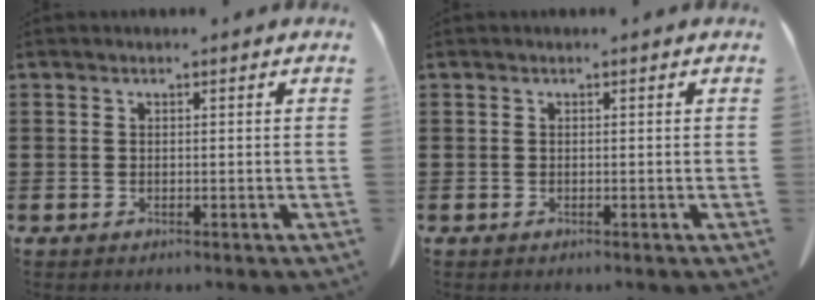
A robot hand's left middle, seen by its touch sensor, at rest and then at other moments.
{"total": 0.0}